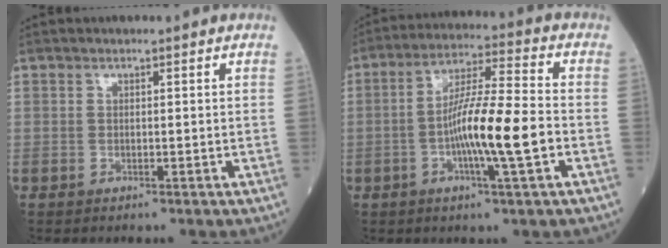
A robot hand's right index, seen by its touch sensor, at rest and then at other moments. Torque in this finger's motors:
{"motor_torque": [1.81, -0.32, 0.57, 0.21]}